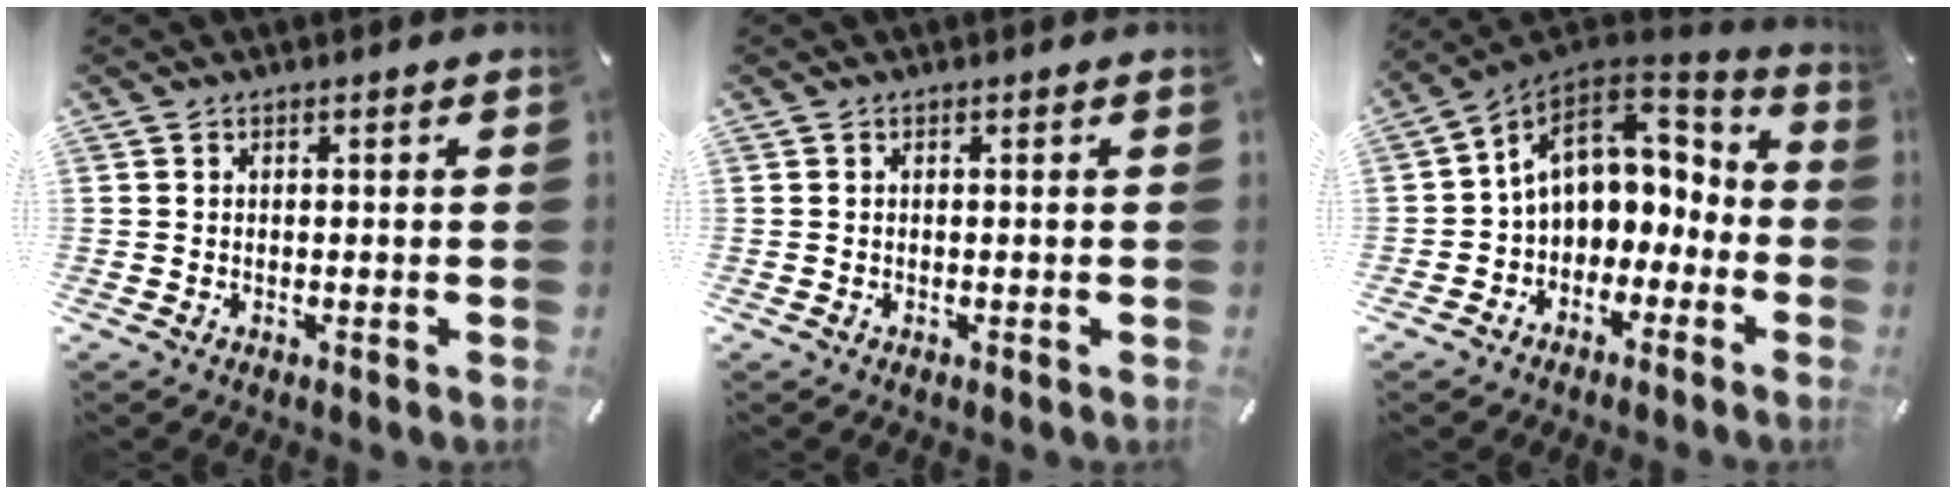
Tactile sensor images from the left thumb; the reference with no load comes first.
{"total": 0.0}
{"total": 12.2, "force": [2.2, 9.7, 7.0], "torque": [-0.120, -0.004, 0.045]}